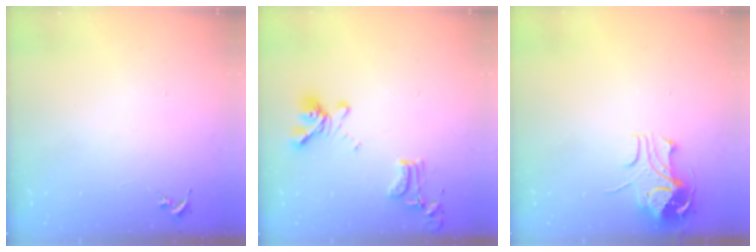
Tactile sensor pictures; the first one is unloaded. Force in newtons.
{"total": 14.1, "press": 14.1, "slide": 1.1}
{"total": 9.0, "press": 8.9, "slide": 1.3}